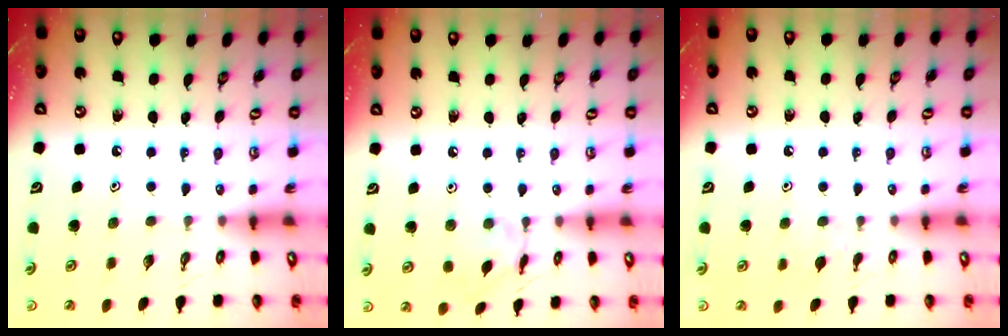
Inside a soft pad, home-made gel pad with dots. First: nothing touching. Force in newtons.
{"total": 4.1, "press": 4.1, "slide": 0.1}
{"total": 2.5, "press": 2.4, "slide": 0.6}